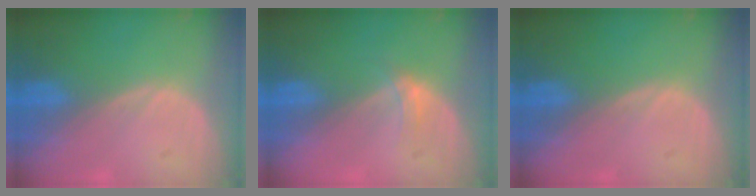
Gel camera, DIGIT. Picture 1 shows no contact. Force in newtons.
{"total": 1.9, "press": 1.5, "slide": 1.1}
{"total": 0.0}